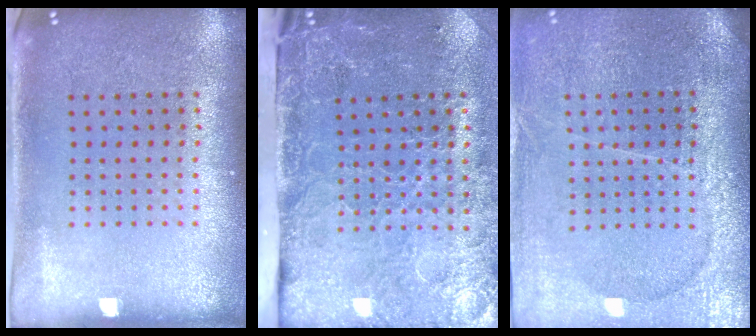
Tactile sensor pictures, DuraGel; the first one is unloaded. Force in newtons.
{"total": 4.6, "press": 3.7, "slide": 2.8}
{"total": 3.5, "press": 3.2, "slide": 1.4}